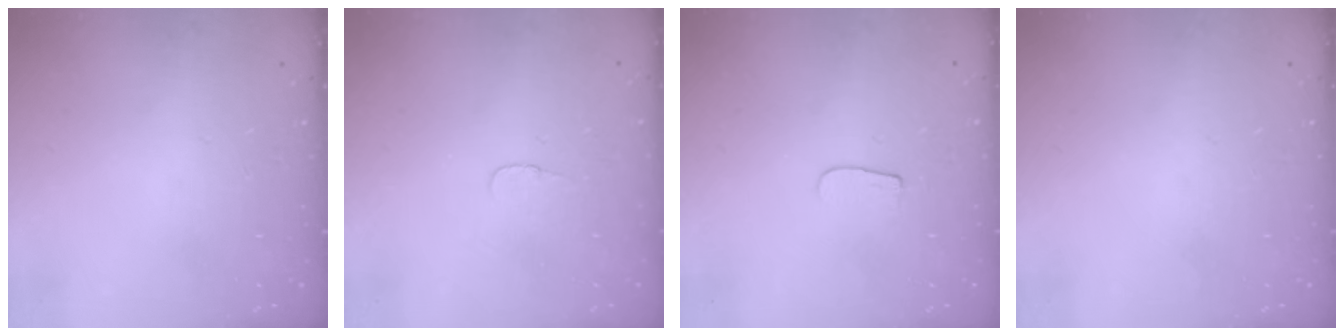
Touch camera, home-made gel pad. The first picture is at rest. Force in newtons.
{"total": 3.1, "press": 3.1, "slide": 0.3}
{"total": 3.8, "press": 3.8, "slide": 0.5}
{"total": 0.0}